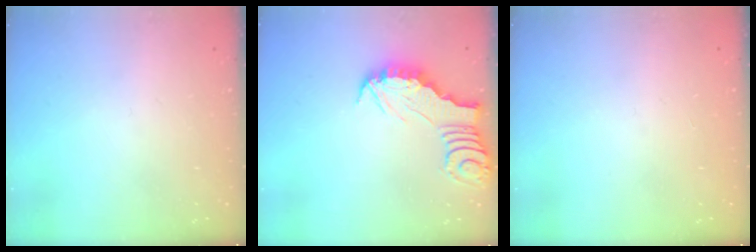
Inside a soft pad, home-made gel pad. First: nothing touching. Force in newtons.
{"total": 2.9, "press": 2.9, "slide": 0.2}
{"total": 1.6, "press": 1.6, "slide": 0.1}